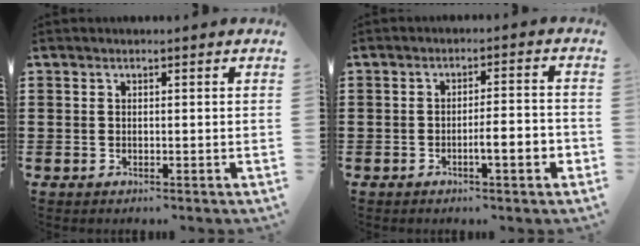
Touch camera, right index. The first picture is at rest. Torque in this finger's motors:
{"motor_torque": [1.21, -0.57, 0.14, 0.11]}